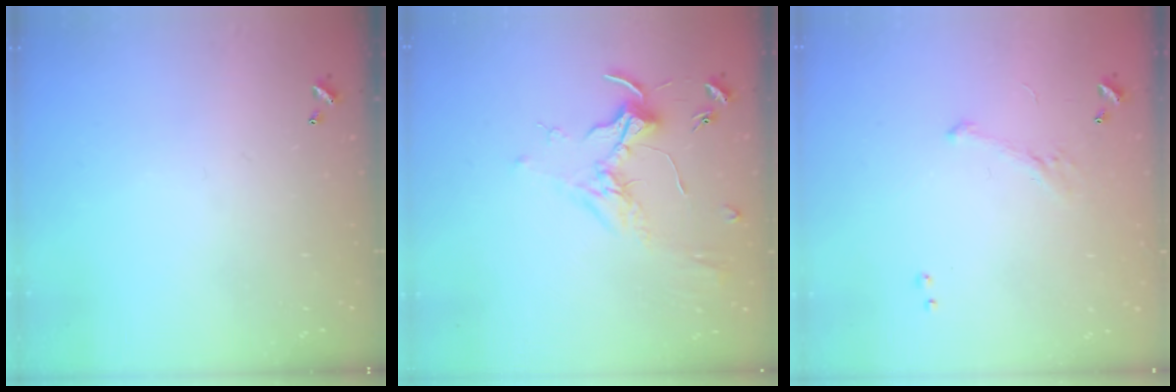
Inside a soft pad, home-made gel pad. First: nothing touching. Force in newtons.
{"total": 1.8, "press": 1.6, "slide": 0.7}
{"total": 4.0, "press": 3.9, "slide": 1.0}